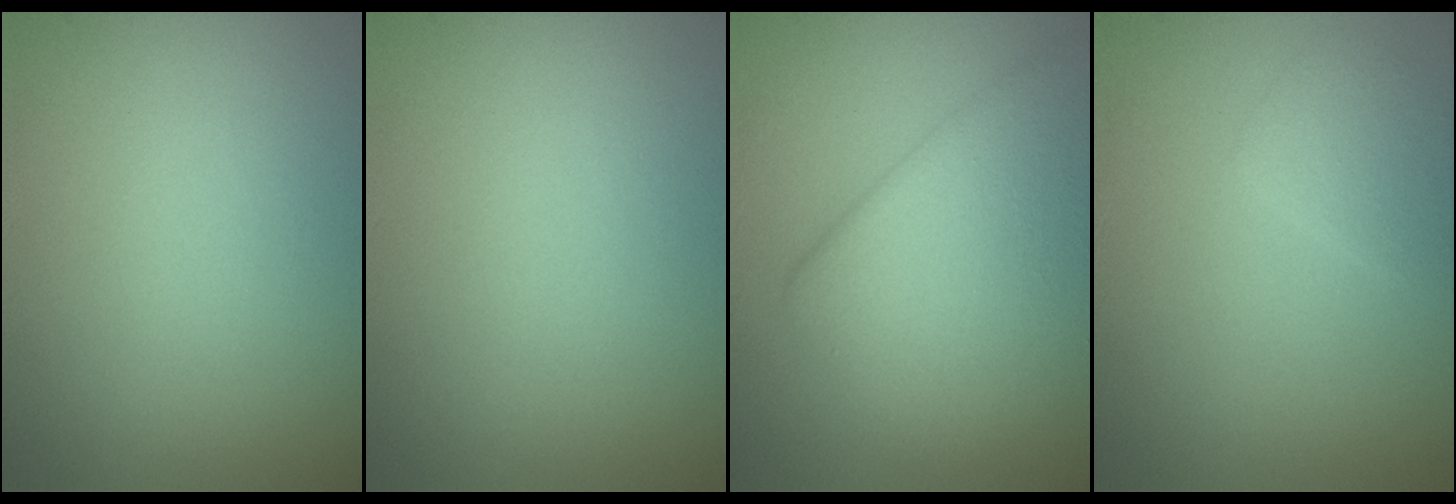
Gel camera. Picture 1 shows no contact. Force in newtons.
{"total": 0.0}
{"total": 7.4, "press": 7.4, "slide": 0.3}
{"total": 1.6, "press": 1.6, "slide": 0.1}